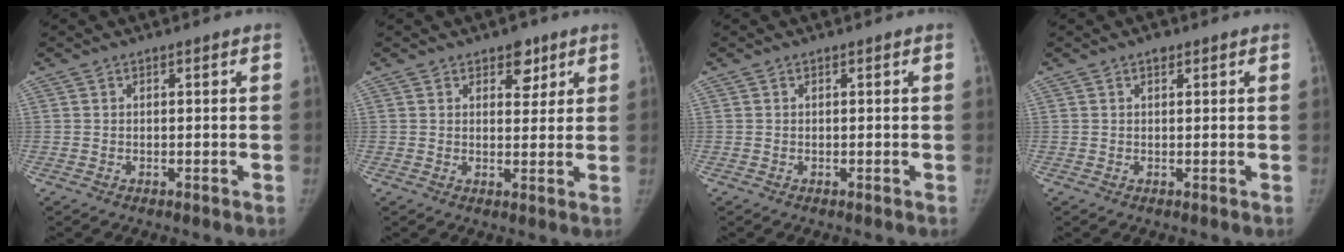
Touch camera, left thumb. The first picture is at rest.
{"total": 4.3, "force": [2.6, 2.6, 2.1], "torque": [0.001, -0.014, 0.035]}
{"total": 0.0}
{"total": 1.2, "force": [0.8, 0.7, 0.6], "torque": [0.001, -0.001, 0.007]}